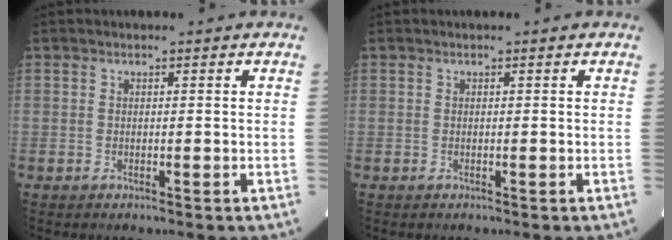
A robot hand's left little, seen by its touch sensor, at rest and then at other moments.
{"total": 0.0}